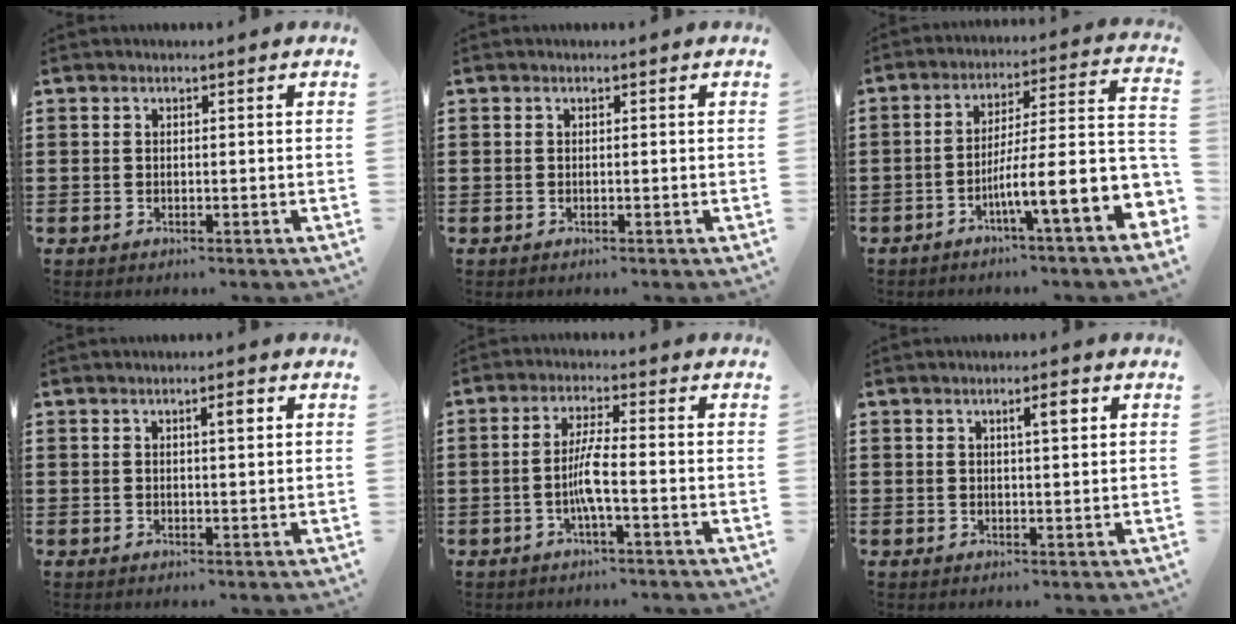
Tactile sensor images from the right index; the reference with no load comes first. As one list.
[{"total": 0.0}, {"total": 10.9, "force": [-3.5, 1.0, 10.2], "torque": [-0.177, -0.036, -0.071]}, {"total": 2.0, "force": [0.7, 0.4, 1.8], "torque": [-0.027, 0.001, 0.007]}, {"total": 4.8, "force": [-1.4, 0.3, 4.6], "torque": [-0.097, -0.007, -0.033]}, {"total": 2.8, "force": [1.1, 0.6, 2.6], "torque": [-0.036, -0.001, 0.011]}]